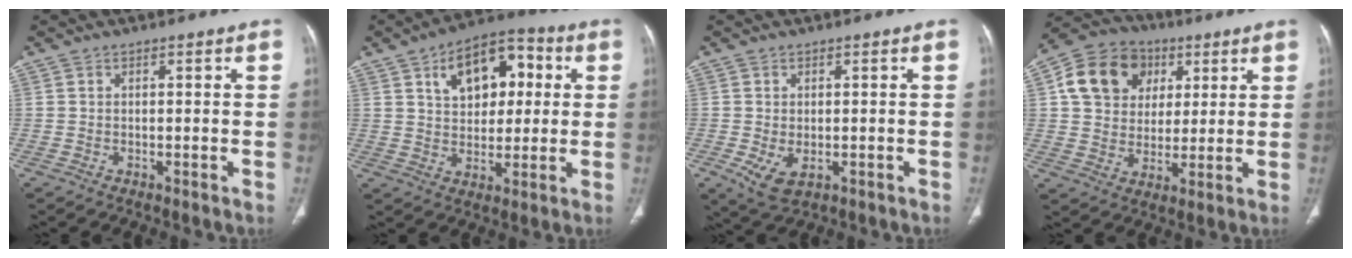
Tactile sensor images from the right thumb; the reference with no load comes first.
{"total": 14.4, "force": [4.6, 8.8, 10.4], "torque": [-0.118, 0.008, 0.071]}
{"total": 5.0, "force": [-1.2, 3.0, 3.8], "torque": [-0.074, -0.009, -0.008]}
{"total": 14.8, "force": [4.8, 12.1, 7.0], "torque": [-0.103, 0.004, 0.080]}